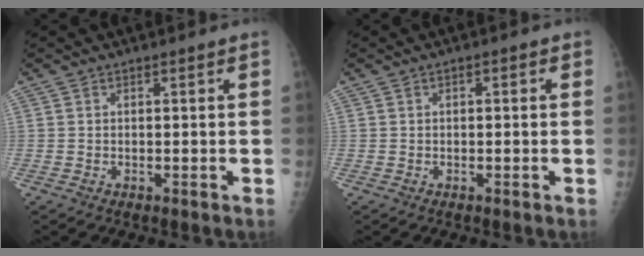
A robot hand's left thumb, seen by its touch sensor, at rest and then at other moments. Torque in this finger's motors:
{"motor_torque": [0.06, -0.09, -0.28, 0.06, -0.01]}